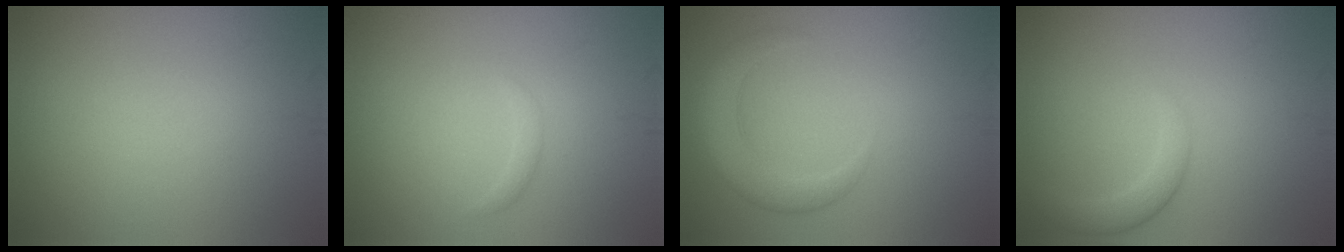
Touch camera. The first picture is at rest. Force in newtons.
{"total": 0.7, "press": 0.7, "slide": 0.0}
{"total": 3.4, "press": 3.4, "slide": 0.1}
{"total": 1.8, "press": 1.8, "slide": 0.1}